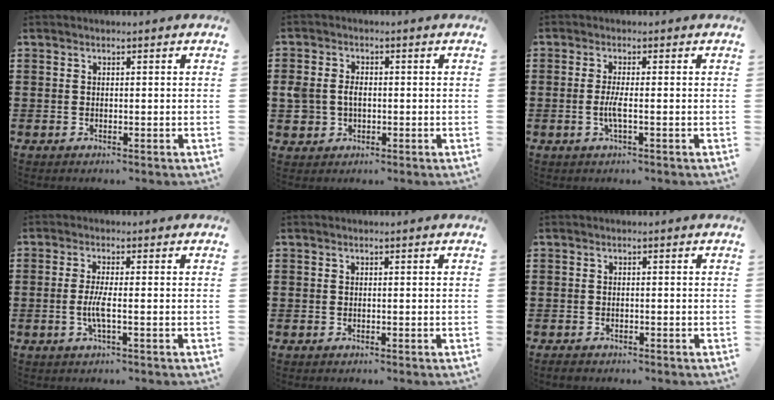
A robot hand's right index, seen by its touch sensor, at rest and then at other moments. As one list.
[{"total": 3.1, "force": [-0.3, 2.4, 1.8], "torque": [-0.049, 0.005, -0.011]}, {"total": 2.9, "force": [-0.7, 0.3, 2.8], "torque": [-0.066, -0.008, -0.018]}, {"total": 3.5, "force": [-0.8, 0.3, 3.4], "torque": [-0.076, -0.009, -0.021]}, {"total": 0.0}, {"total": 0.8, "force": [-0.8, 0.2, 0.2], "torque": [-0.006, -0.003, -0.015]}]